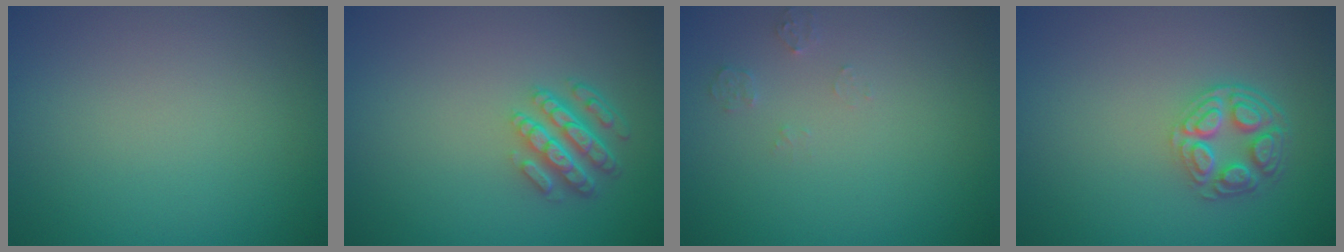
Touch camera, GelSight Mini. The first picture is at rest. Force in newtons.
{"total": 4.3, "press": 3.3, "slide": 2.7}
{"total": 1.1, "press": 1.1, "slide": 0.1}
{"total": 4.5, "press": 3.4, "slide": 2.9}